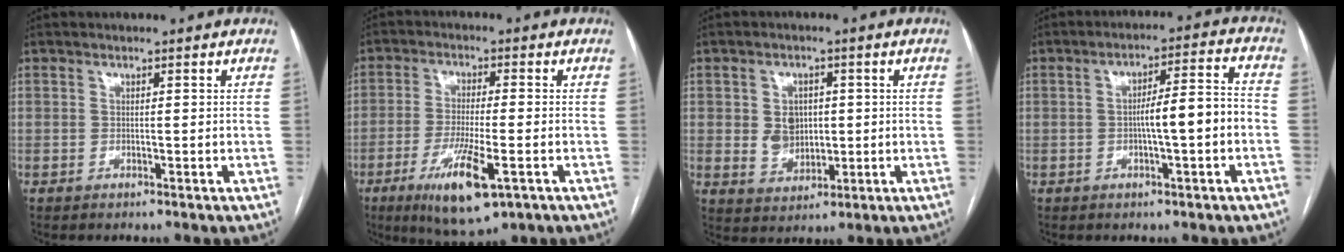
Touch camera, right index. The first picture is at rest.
{"total": 10.9, "force": [-4.9, 2.0, 9.5], "torque": [-0.178, -0.027, -0.076]}
{"total": 5.5, "force": [0.5, 4.5, 3.2], "torque": [-0.052, 0.010, 0.023]}
{"total": 7.7, "force": [-1.5, 0.6, 7.5], "torque": [-0.122, 0.023, -0.023]}